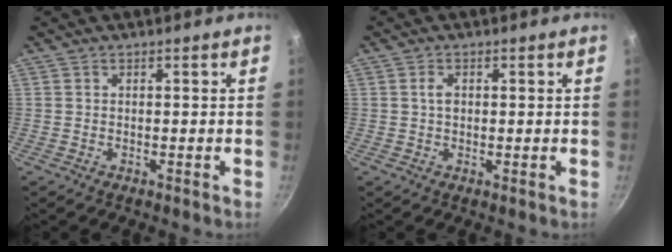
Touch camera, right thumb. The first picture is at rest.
{"total": 1.9, "force": [0.3, 1.1, 1.5], "torque": [-0.026, -0.001, 0.002]}